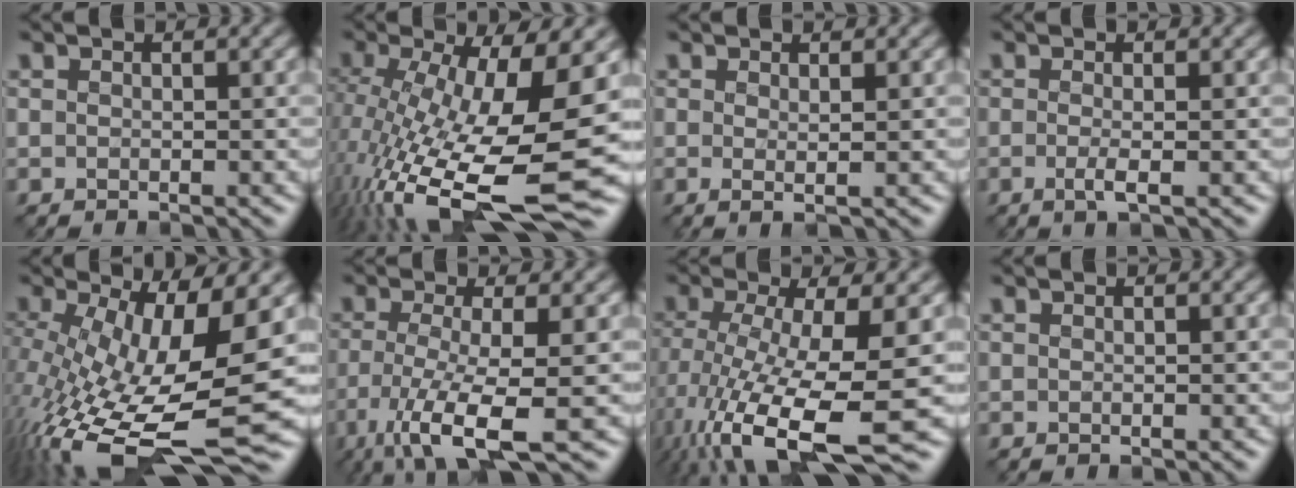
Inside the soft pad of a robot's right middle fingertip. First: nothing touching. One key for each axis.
{"total": 14.2, "fx": -3.4, "fy": 4.9, "fz": 13.0, "tx": -0.239, "ty": -0.024, "tz": -0.049}
{"total": 1.2, "fx": 0.2, "fy": 0.2, "fz": 1.1, "tx": -0.017, "ty": -0.004, "tz": 0.001}
{"total": 1.6, "fx": -0.3, "fy": 0.4, "fz": 1.5, "tx": -0.028, "ty": -0.006, "tz": -0.009}
{"total": 15.8, "fx": -4.2, "fy": 5.5, "fz": 14.3, "tx": -0.271, "ty": -0.028, "tz": -0.068}
{"total": 7.2, "fx": -2.9, "fy": 1.6, "fz": 6.4, "tx": -0.123, "ty": -0.012, "tz": -0.060}
{"total": 12.8, "fx": -4.3, "fy": 4.0, "fz": 11.4, "tx": -0.226, "ty": -0.029, "tz": -0.065}
{"total": 0.0}